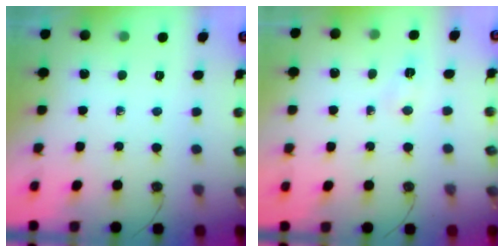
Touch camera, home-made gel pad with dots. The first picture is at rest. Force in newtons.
{"total": 2.5, "press": 2.5, "slide": 0.3}